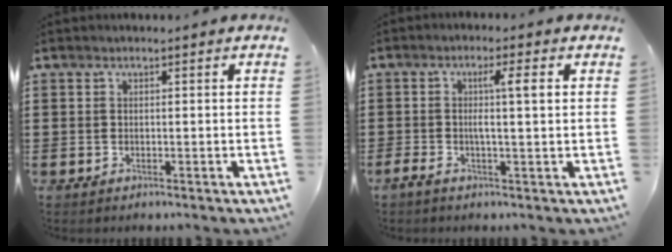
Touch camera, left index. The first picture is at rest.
{"total": 4.5, "force": [0.6, 0.1, 4.5], "torque": [-0.078, -0.003, 0.004]}